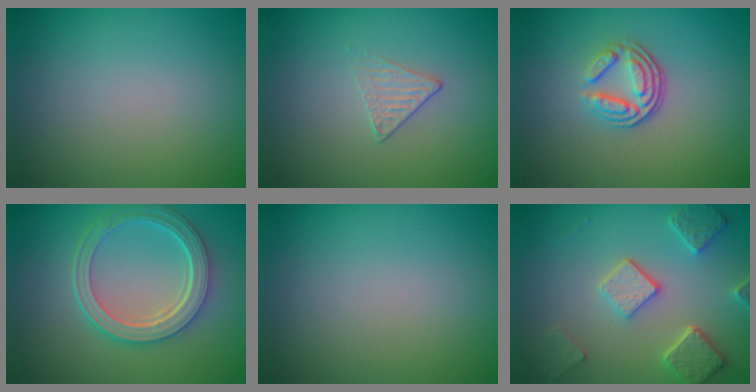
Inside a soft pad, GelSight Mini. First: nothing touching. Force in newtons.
{"total": 1.2, "press": 0.7, "slide": 1.0}
{"total": 3.7, "press": 2.6, "slide": 2.6}
{"total": 5.6, "press": 4.3, "slide": 3.5}
{"total": 0.0}
{"total": 5.1, "press": 4.0, "slide": 3.2}